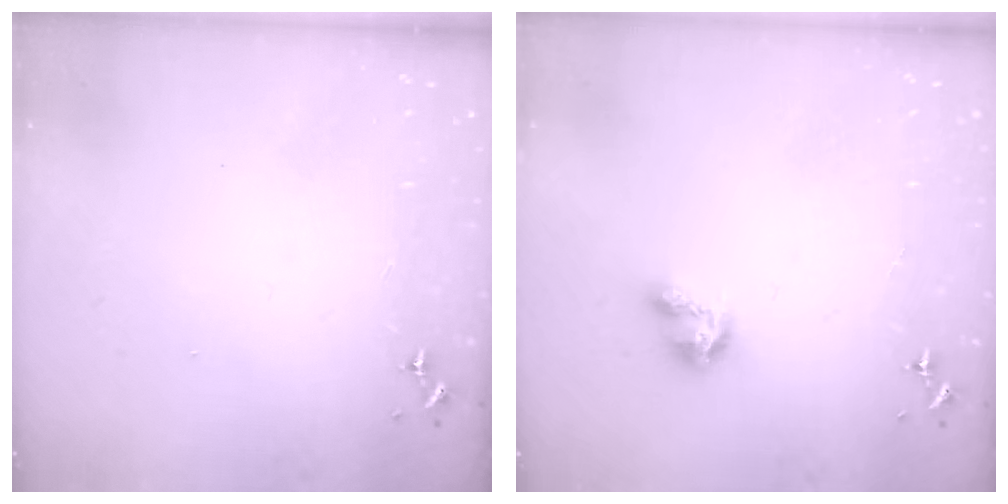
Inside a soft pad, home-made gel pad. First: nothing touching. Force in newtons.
{"total": 4.8, "press": 4.7, "slide": 0.4}